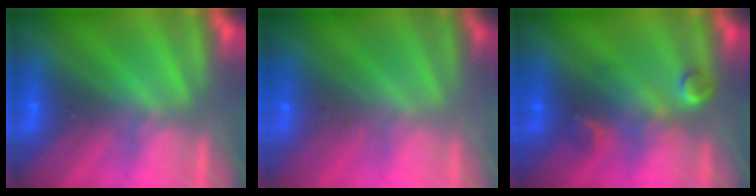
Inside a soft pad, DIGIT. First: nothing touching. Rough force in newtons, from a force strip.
{"total": 9.8}
{"total": 3.1}